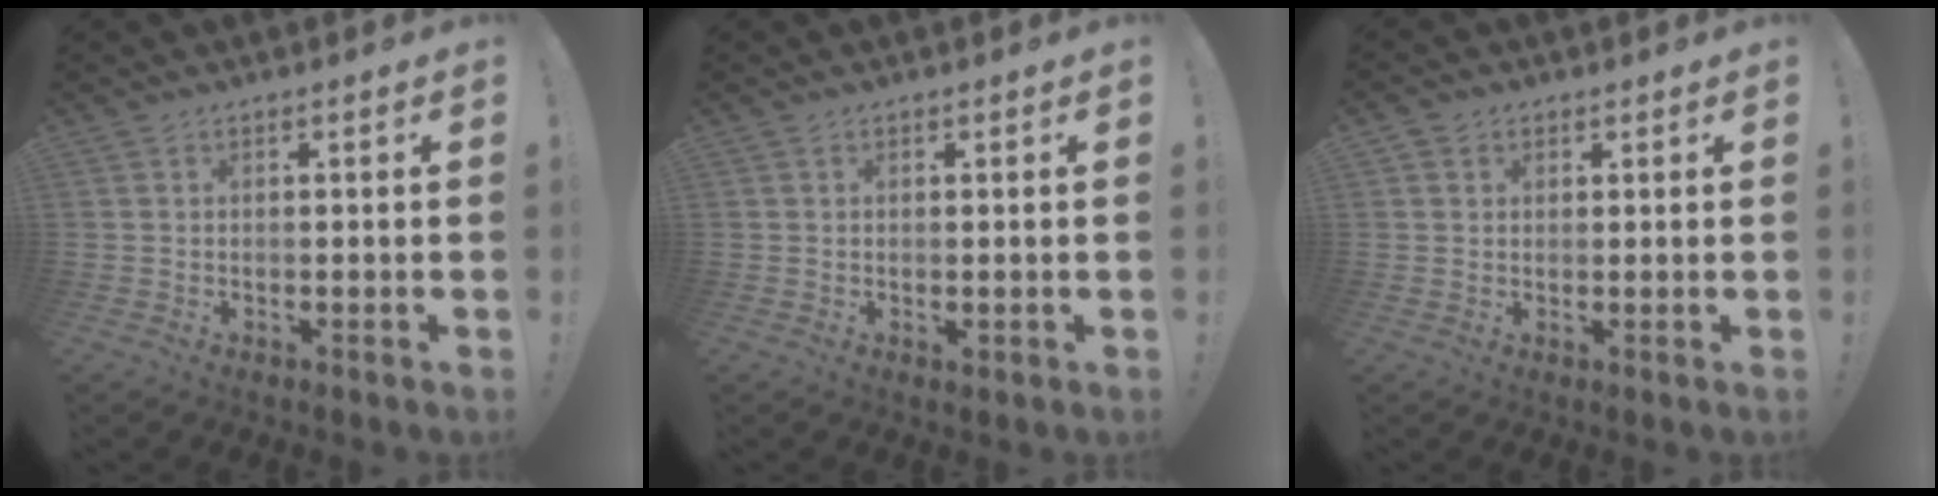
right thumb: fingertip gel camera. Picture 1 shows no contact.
{"total": 0.5, "force": [0.2, 0.4, 0.3], "torque": [-0.003, -0.001, 0.004]}
{"total": 2.1, "force": [1.0, 1.8, 0.5], "torque": [-0.008, 0.000, 0.019]}